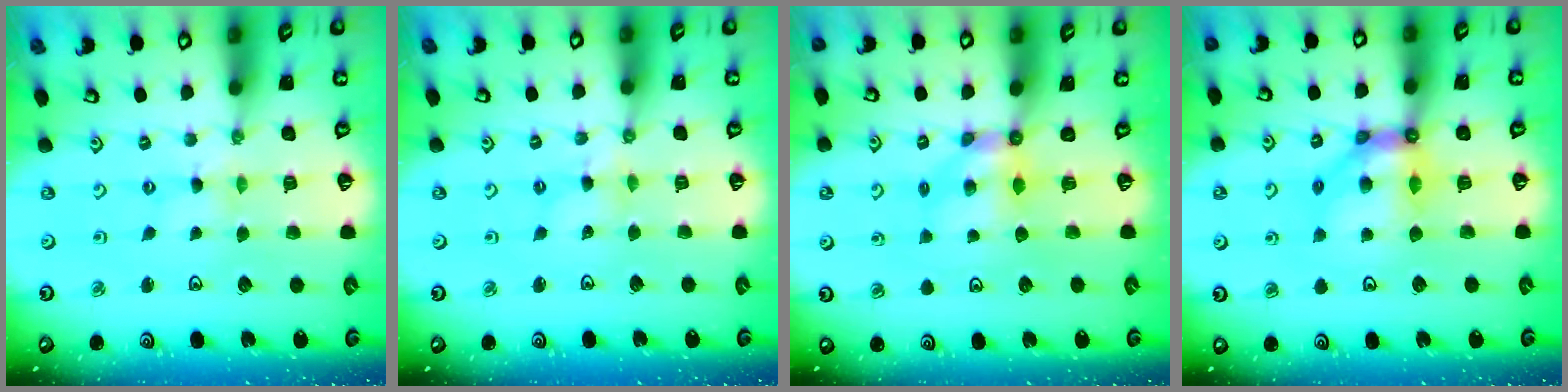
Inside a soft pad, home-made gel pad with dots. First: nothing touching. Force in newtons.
{"total": 3.0, "press": 3.0, "slide": 0.3}
{"total": 5.6, "press": 5.6, "slide": 0.2}
{"total": 10.4, "press": 10.4, "slide": 1.1}